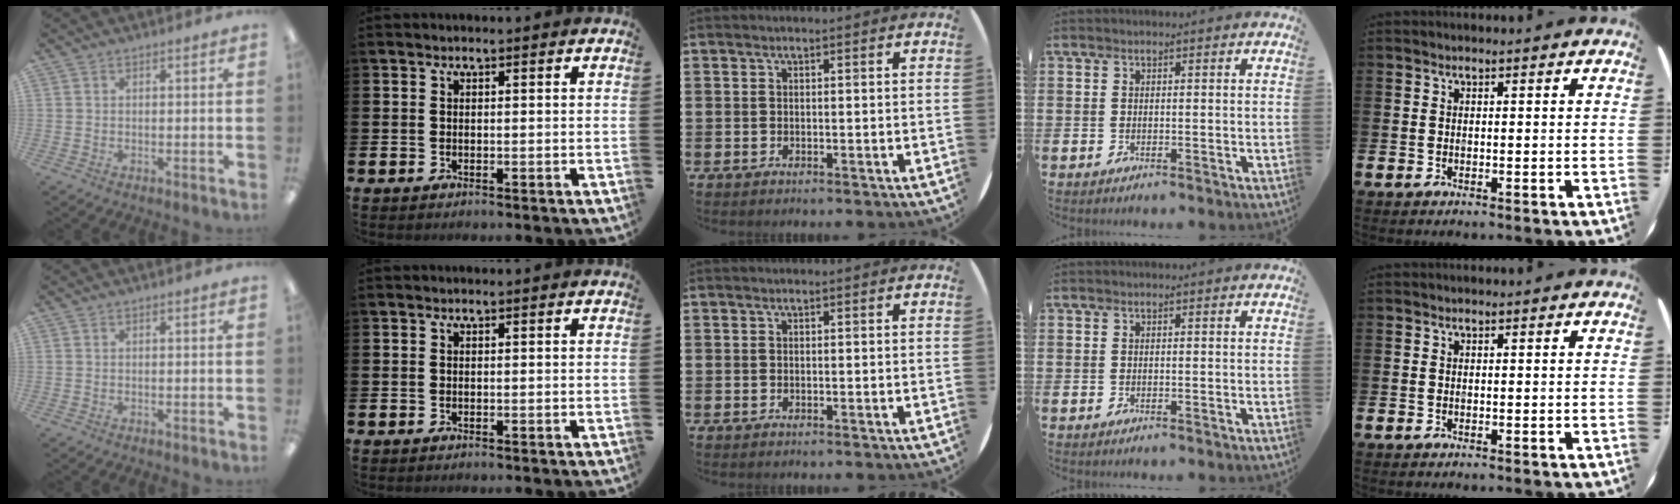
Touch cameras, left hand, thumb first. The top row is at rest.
{}